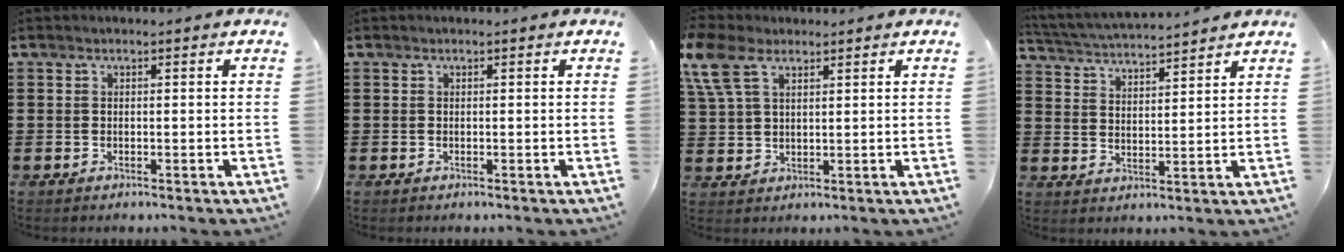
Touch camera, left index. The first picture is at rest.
{"total": 0.0}
{"total": 7.3, "force": [4.2, 4.2, 4.2], "torque": [-0.113, 0.010, 0.078]}
{"total": 4.0, "force": [4.0, -0.2, 0.7], "torque": [-0.032, -0.025, 0.067]}